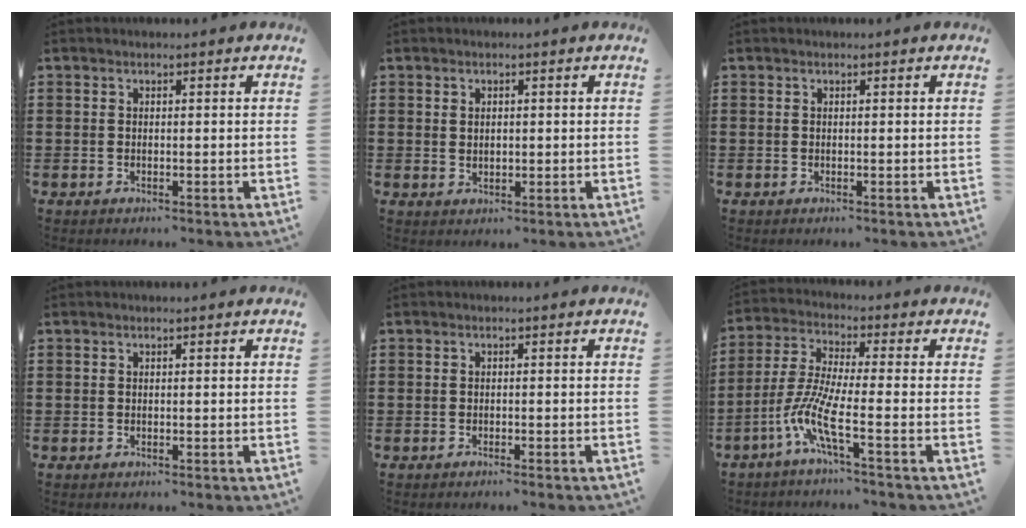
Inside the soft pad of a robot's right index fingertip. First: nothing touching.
{"total": 1.1, "force": [0.4, 0.6, 0.8], "torque": [-0.018, 0.002, 0.009]}
{"total": 0.0}
{"total": 0.0}
{"total": 0.7, "force": [-0.6, -0.3, 0.2], "torque": [-0.007, -0.005, -0.010]}
{"total": 7.8, "force": [-3.7, 1.1, 6.8], "torque": [-0.174, -0.017, -0.082]}